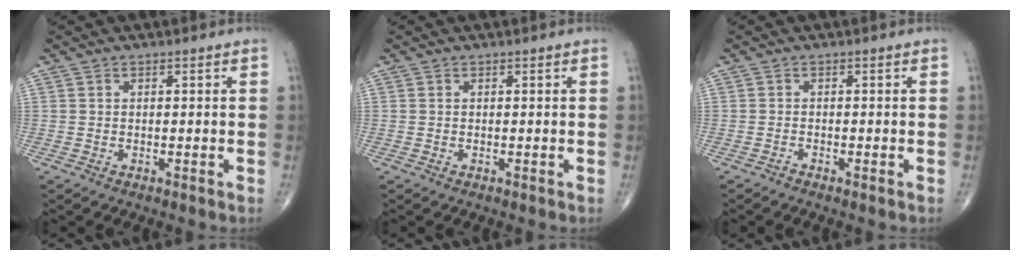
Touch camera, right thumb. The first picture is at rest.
{"total": 0.0}
{"total": 0.6, "force": [-0.6, 0.0, 0.3], "torque": [-0.008, 0.000, -0.014]}